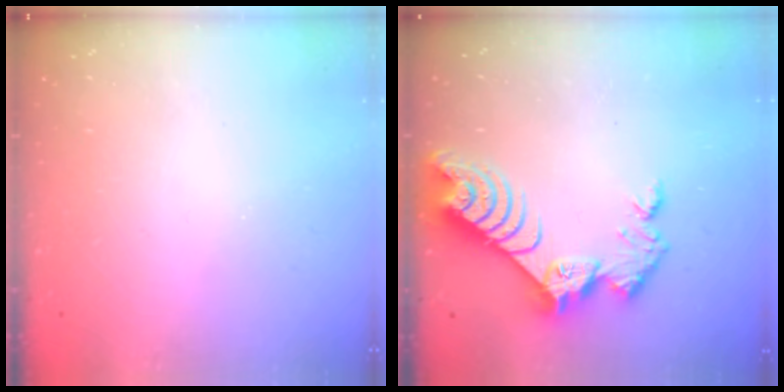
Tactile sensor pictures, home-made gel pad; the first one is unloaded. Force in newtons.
{"total": 9.6, "press": 9.5, "slide": 0.9}